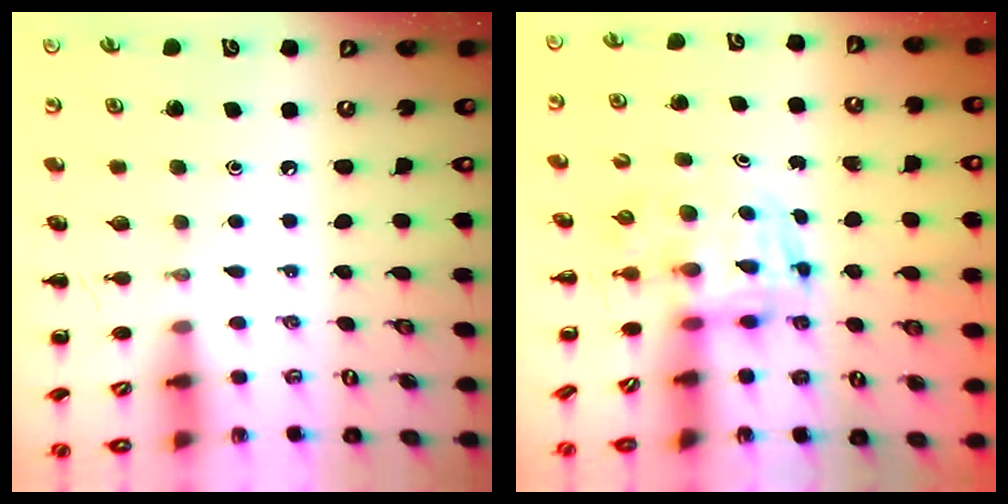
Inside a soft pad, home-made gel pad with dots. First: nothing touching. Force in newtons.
{"total": 3.4, "press": 3.4, "slide": 0.6}